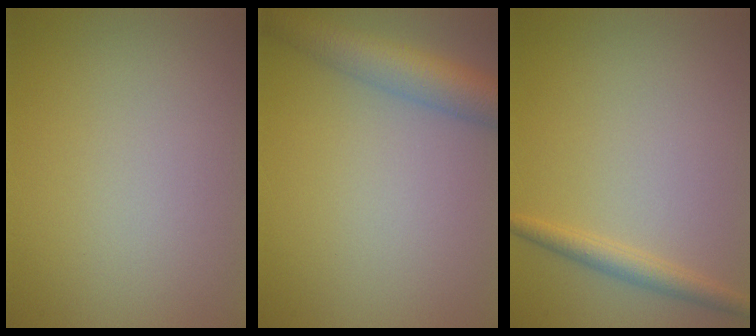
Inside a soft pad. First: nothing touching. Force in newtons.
{"total": 4.9, "press": 4.9, "slide": 0.2}
{"total": 1.9, "press": 1.9, "slide": 0.2}